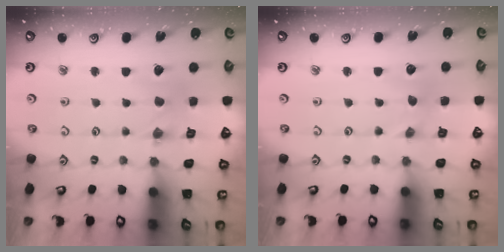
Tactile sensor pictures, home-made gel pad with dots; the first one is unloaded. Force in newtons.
{"total": 0.0}